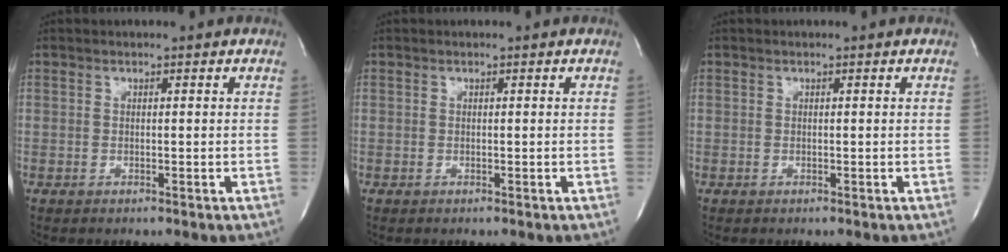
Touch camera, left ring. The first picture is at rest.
{"total": 0.0}
{"total": 0.0}